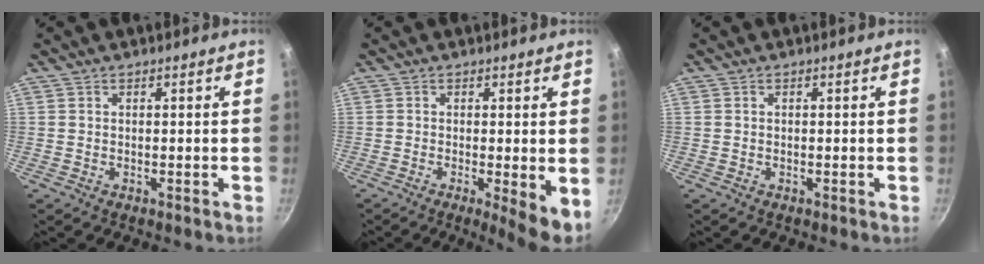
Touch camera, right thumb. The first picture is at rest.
{"total": 5.8, "force": [-1.1, 1.1, 5.5], "torque": [-0.075, -0.011, -0.013]}
{"total": 0.0}